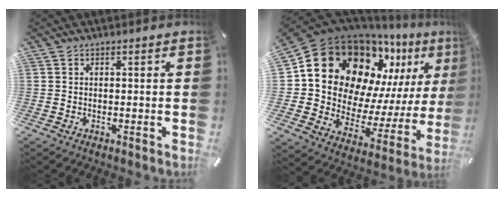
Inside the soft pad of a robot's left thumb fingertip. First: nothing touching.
{"total": 18.8, "force": [10.7, 13.7, 7.2], "torque": [-0.107, -0.106, 0.212]}